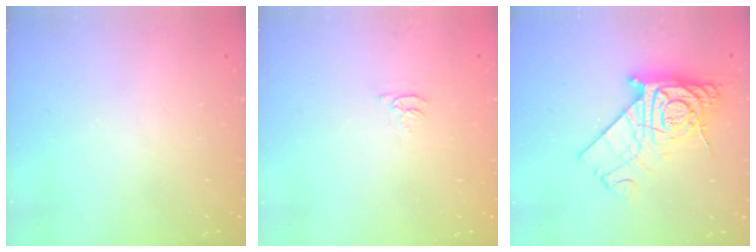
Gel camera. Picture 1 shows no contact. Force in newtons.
{"total": 2.8, "press": 2.8, "slide": 0.4}
{"total": 16.7, "press": 16.6, "slide": 1.5}